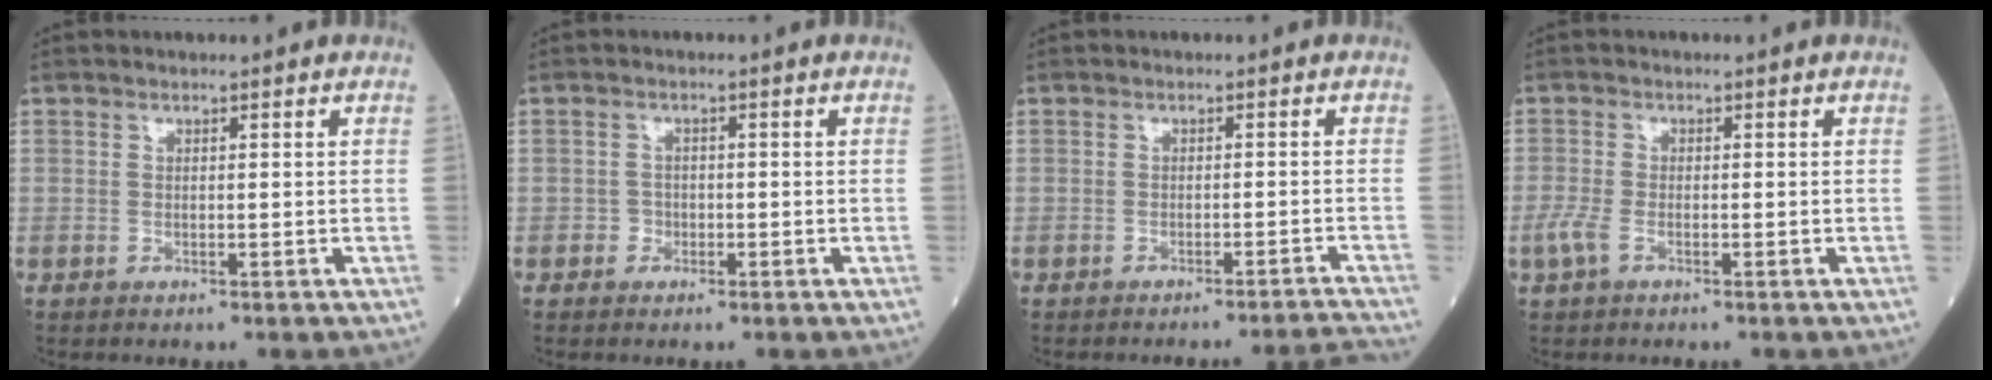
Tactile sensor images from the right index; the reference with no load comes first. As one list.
[{"total": 1.4, "force": [-0.7, 1.2, 0.2], "torque": [0.005, 0.008, -0.015]}, {"total": 5.3, "force": [-4.9, -2.1, 0.3], "torque": [0.007, -0.004, -0.059]}, {"total": 2.5, "force": [-1.3, 1.0, 2.0], "torque": [-0.058, -0.002, -0.031]}]